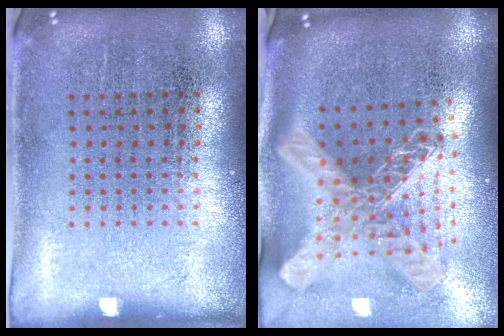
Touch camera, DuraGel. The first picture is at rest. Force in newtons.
{"total": 2.9, "press": 2.1, "slide": 2.1}